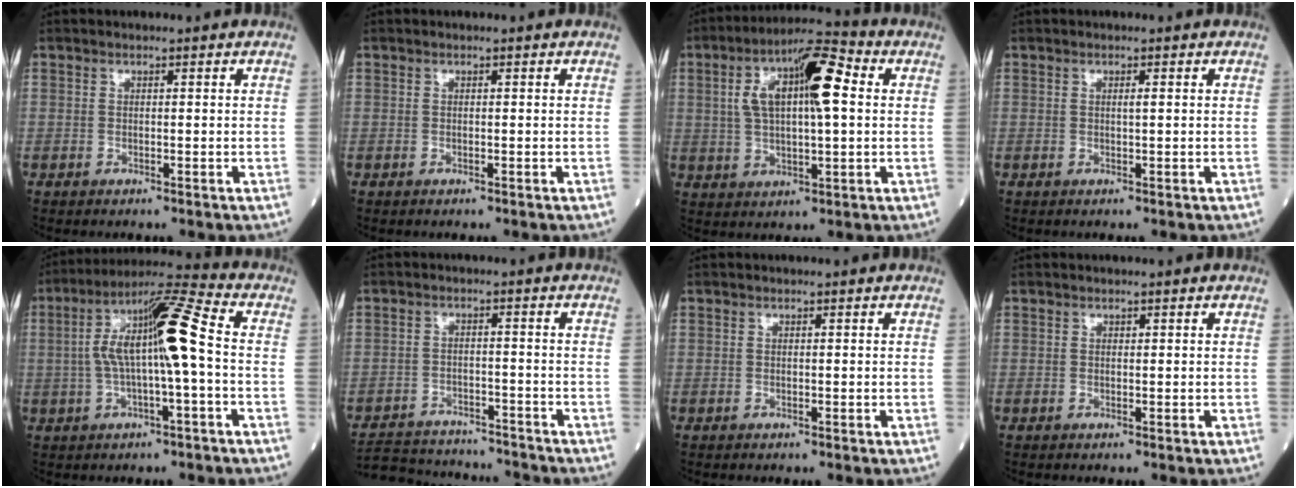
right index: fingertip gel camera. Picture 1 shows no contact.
{"total": 0.0}
{"total": 12.7, "force": [2.7, 3.2, 11.9], "torque": [-0.222, 0.032, 0.042]}
{"total": 0.5, "force": [0.3, 0.0, 0.4], "torque": [-0.010, 0.001, 0.007]}
{"total": 12.1, "force": [0.0, 0.8, 12.1], "torque": [-0.226, 0.030, -0.006]}
{"total": 13.1, "force": [-12.4, 2.9, 2.9], "torque": [-0.056, 0.011, -0.179]}
{"total": 0.0}
{"total": 0.0}